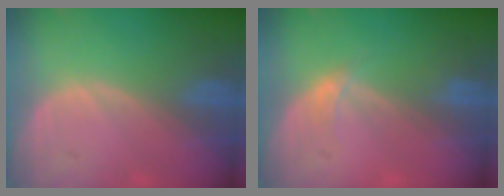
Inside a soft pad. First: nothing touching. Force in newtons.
{"total": 1.2, "press": 1.2, "slide": 0.1}